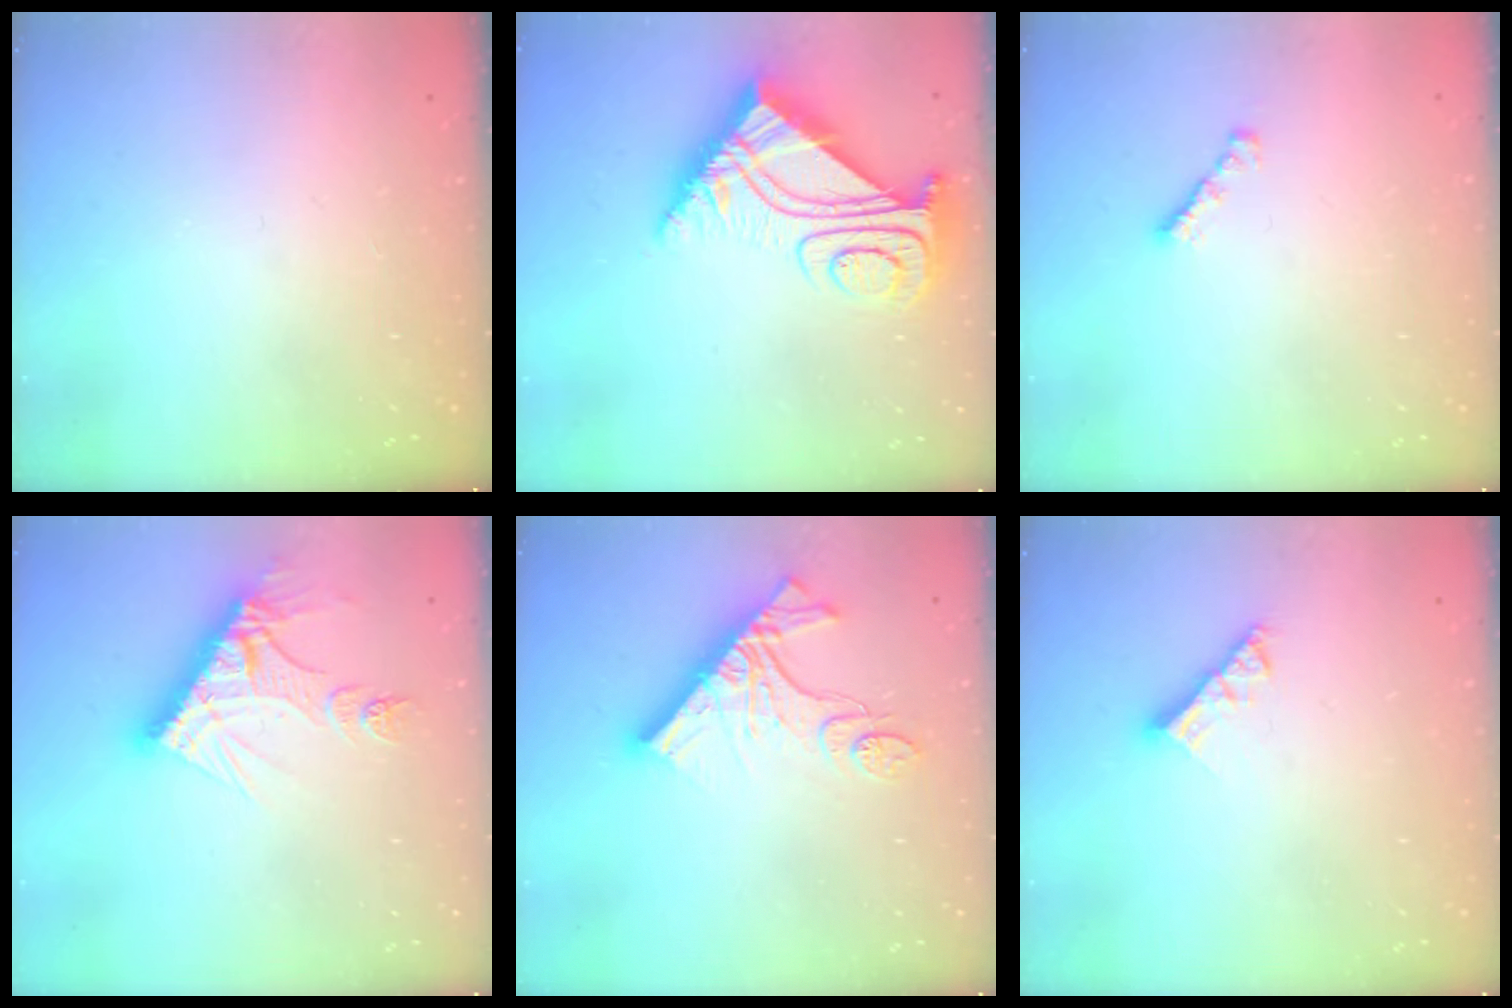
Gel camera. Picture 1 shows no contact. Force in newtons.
{"total": 11.0, "press": 10.9, "slide": 1.0}
{"total": 1.6, "press": 1.5, "slide": 0.4}
{"total": 12.7, "press": 12.6, "slide": 1.1}
{"total": 14.3, "press": 14.3, "slide": 1.5}
{"total": 6.6, "press": 6.6, "slide": 0.6}